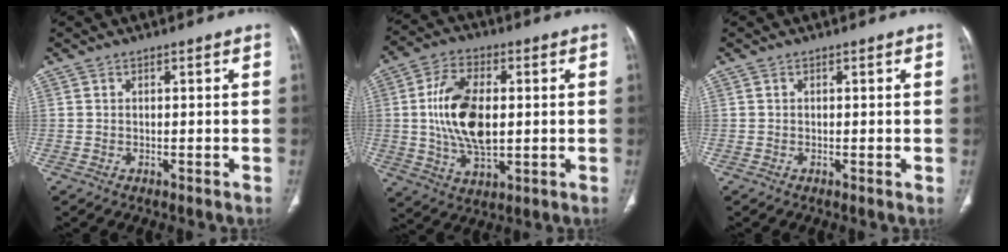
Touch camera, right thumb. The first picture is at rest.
{"total": 14.4, "force": [0.8, 7.9, 12.0], "torque": [-0.222, 0.000, 0.018]}
{"total": 0.0}